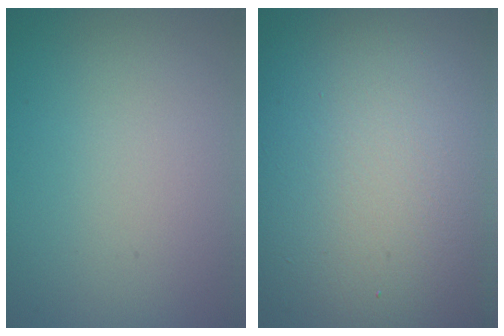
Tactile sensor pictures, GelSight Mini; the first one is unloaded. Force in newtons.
{"total": 20.7, "press": 20.7, "slide": 1.2}